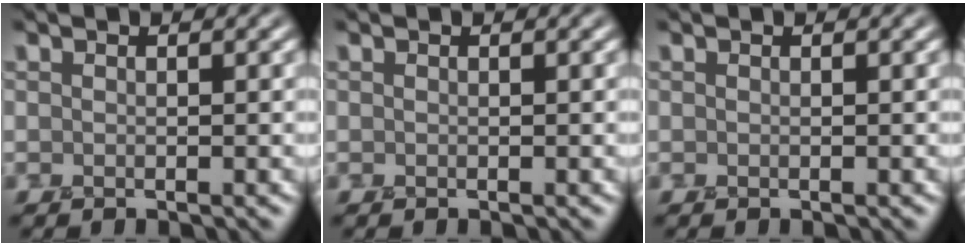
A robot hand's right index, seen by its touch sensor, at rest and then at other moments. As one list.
[{"total": 0.0}, {"total": 0.0}]